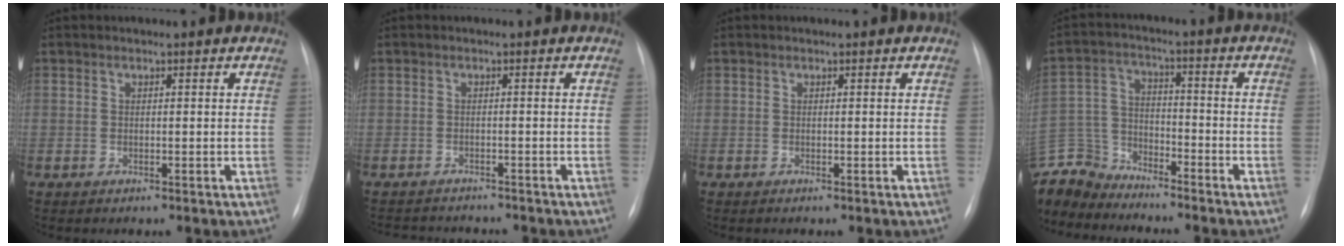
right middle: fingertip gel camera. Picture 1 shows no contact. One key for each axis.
{"total": 7.1, "fx": -6.7, "fy": 1.8, "fz": 1.6, "tx": -0.022, "ty": 0.001, "tz": -0.085}
{"total": 0.0}
{"total": 11.2, "fx": -10.7, "fy": 3.1, "fz": 0.9, "tx": -0.029, "ty": 0.012, "tz": -0.210}